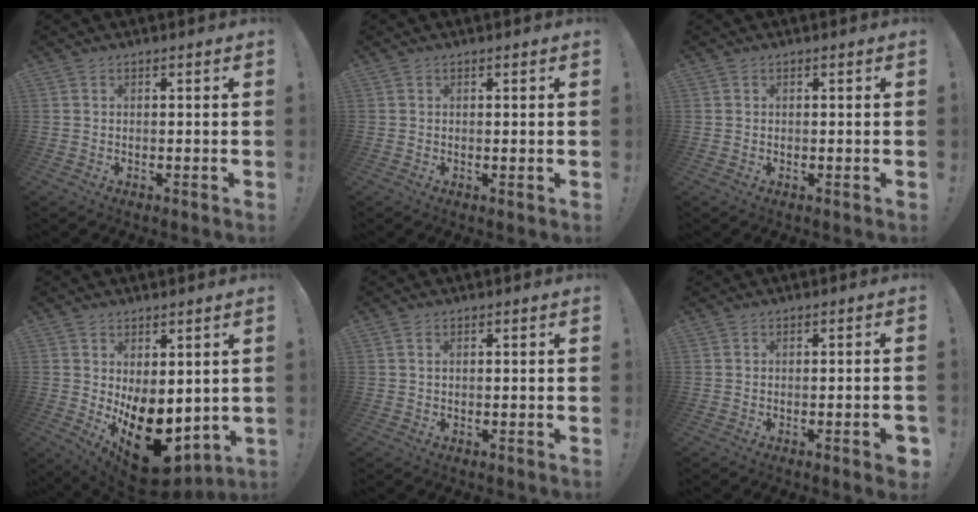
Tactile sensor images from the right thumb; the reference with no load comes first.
{"total": 0.8, "force": [0.2, -0.1, 0.8], "torque": [-0.015, 0.003, 0.003]}
{"total": 0.0}
{"total": 15.6, "force": [-4.1, 8.8, 12.3], "torque": [-0.159, 0.014, -0.045]}
{"total": 0.8, "force": [0.4, 0.1, 0.7], "torque": [-0.015, 0.001, 0.007]}
{"total": 2.8, "force": [-1.3, 0.1, 2.5], "torque": [-0.038, 0.000, -0.021]}